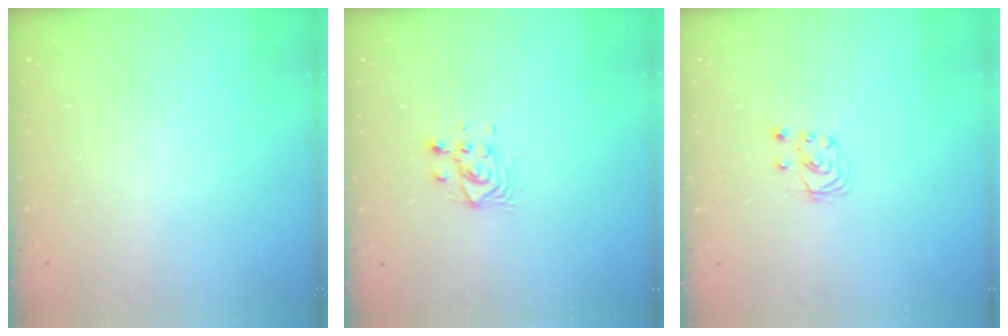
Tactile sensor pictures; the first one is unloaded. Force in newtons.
{"total": 6.4, "press": 6.4, "slide": 0.2}
{"total": 2.6, "press": 2.6, "slide": 0.3}